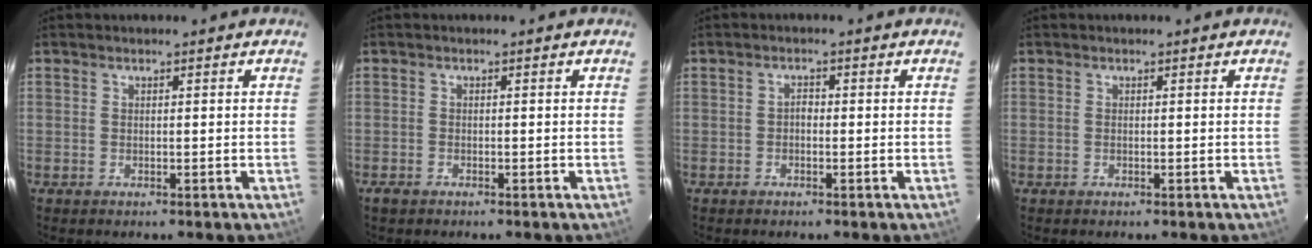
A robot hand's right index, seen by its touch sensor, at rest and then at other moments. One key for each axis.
{"total": 1.2, "fx": -1.0, "fy": 0.7, "fz": 0.4, "tx": -0.011, "ty": -0.002, "tz": -0.020}
{"total": 1.1, "fx": -0.5, "fy": 0.7, "fz": 0.6, "tx": -0.010, "ty": 0.005, "tz": -0.011}
{"total": 0.0}